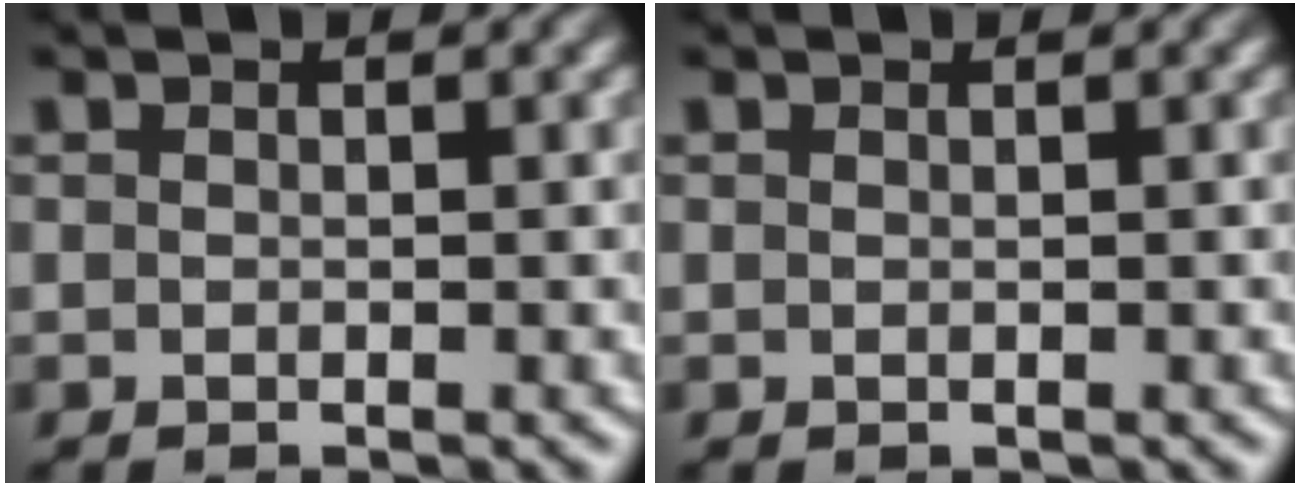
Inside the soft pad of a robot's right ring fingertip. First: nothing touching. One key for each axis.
{"total": 0.0}